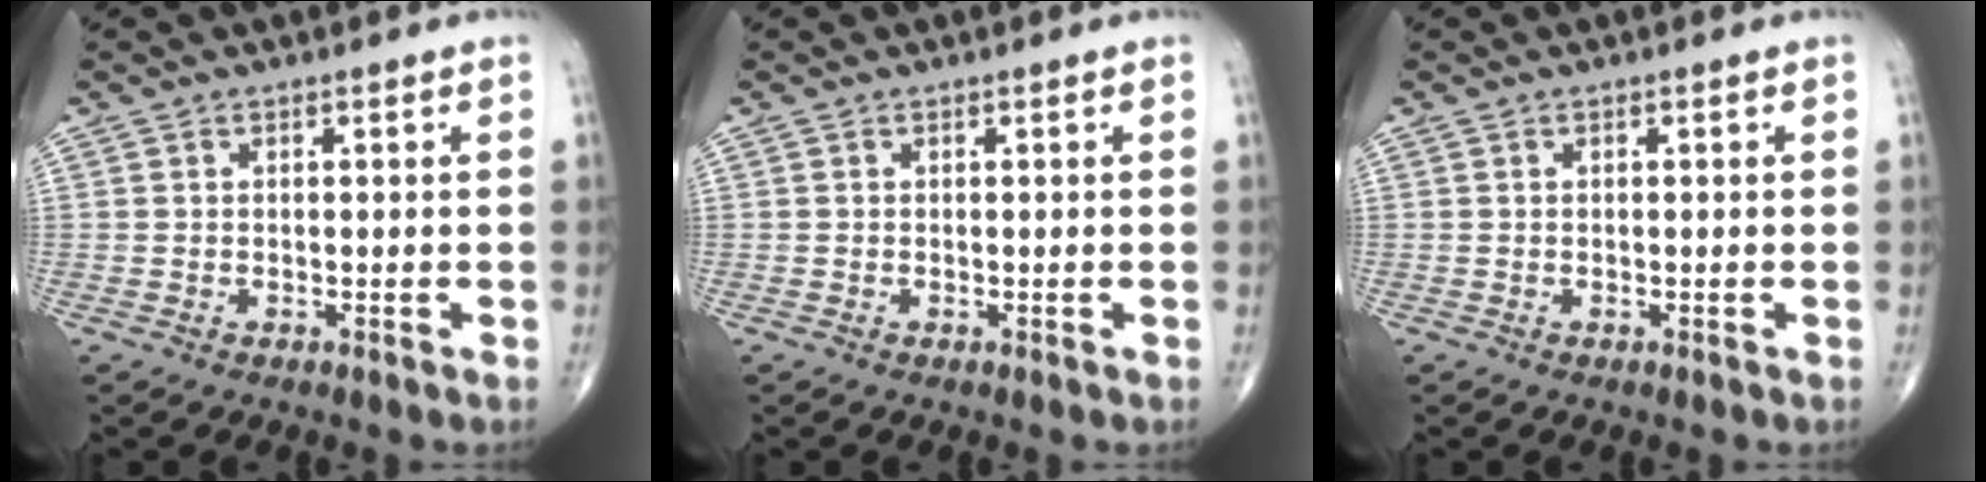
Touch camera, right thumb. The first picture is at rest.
{"total": 0.0}
{"total": 0.0}